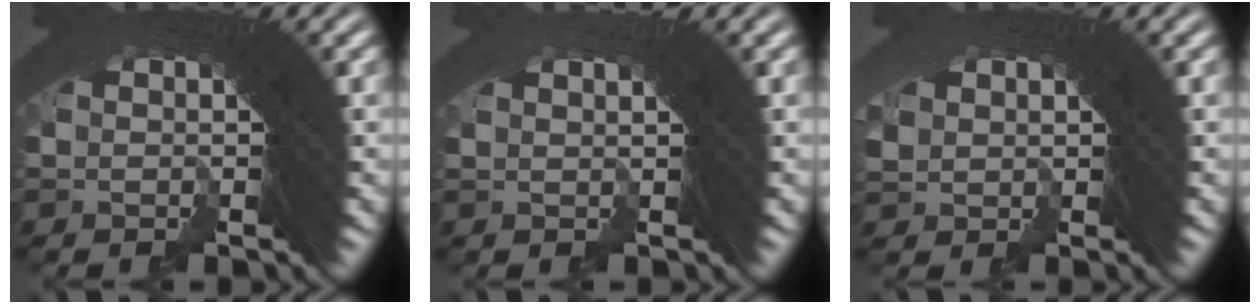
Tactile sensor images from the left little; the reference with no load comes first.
{"total": 2.3, "force": [1.5, -1.6, 0.4], "torque": [0.010, 0.012, 0.029]}
{"total": 0.6, "force": [0.1, 0.5, 0.3], "torque": [0.006, -0.001, 0.013]}